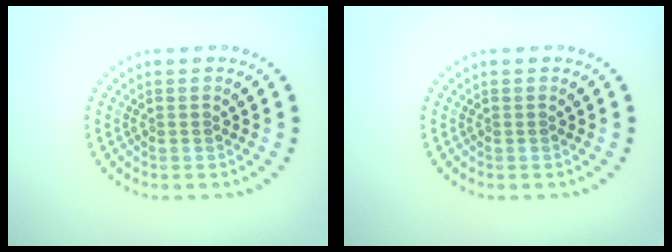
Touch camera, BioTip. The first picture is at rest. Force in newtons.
{"total": 0.0}